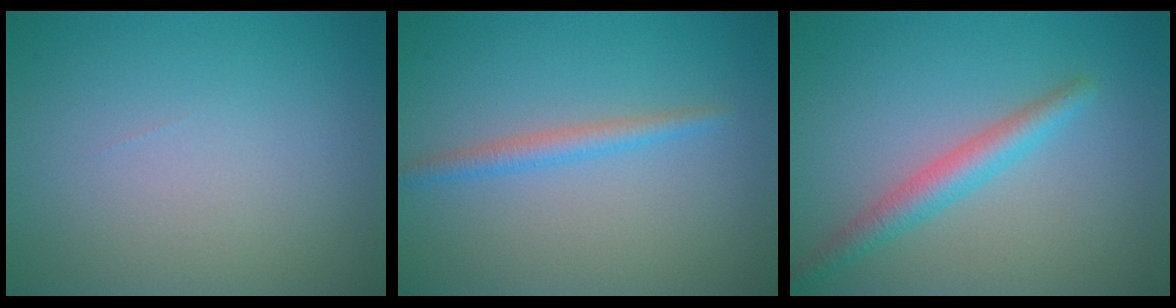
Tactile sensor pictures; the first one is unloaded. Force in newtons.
{"total": 1.8, "press": 1.8, "slide": 0.1}
{"total": 2.9, "press": 2.9, "slide": 0.1}